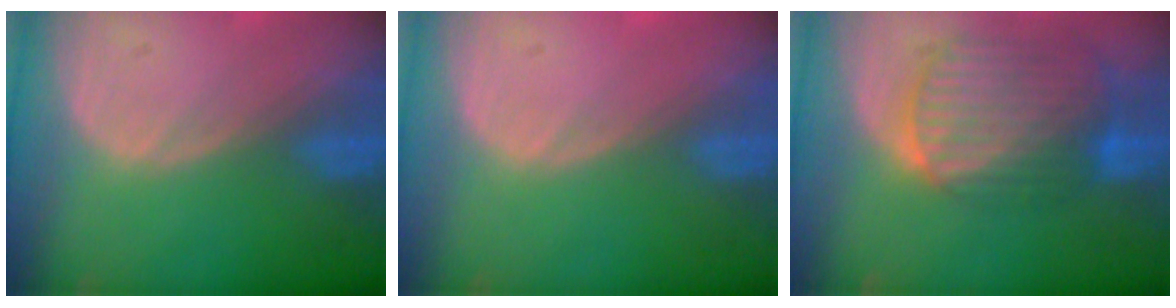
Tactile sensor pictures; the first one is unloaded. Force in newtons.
{"total": 0.6, "press": 0.1, "slide": 0.6}
{"total": 10.3, "press": 8.7, "slide": 5.5}